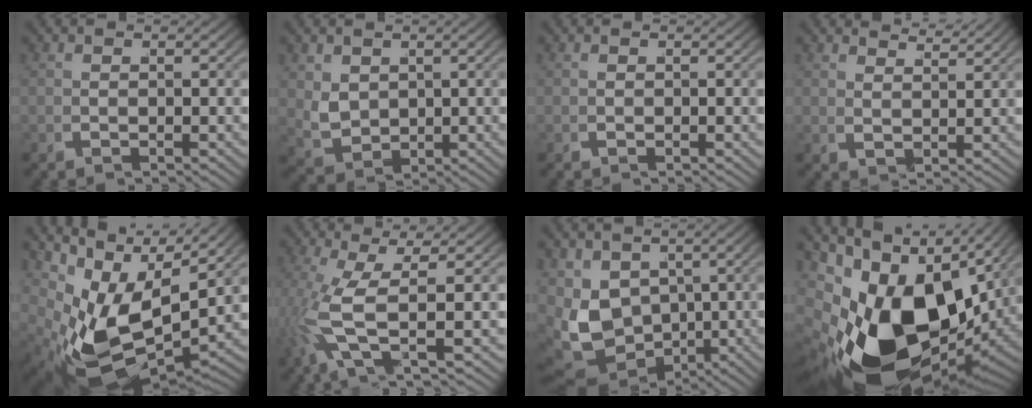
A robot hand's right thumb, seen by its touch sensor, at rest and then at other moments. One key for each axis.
{"total": 3.9, "fx": 0.4, "fy": 3.0, "fz": 2.5, "tx": -0.068, "ty": -0.028, "tz": 0.027}
{"total": 0.0}
{"total": 3.1, "fx": 3.1, "fy": -0.3, "fz": 0.4, "tx": 0.004, "ty": 0.012, "tz": 0.052}
{"total": 12.2, "fx": -0.2, "fy": 6.5, "fz": 10.3, "tx": -0.218, "ty": -0.048, "tz": 0.024}
{"total": 6.1, "fx": 1.1, "fy": 0.6, "fz": 6.0, "tx": -0.137, "ty": 0.000, "tz": 0.019}
{"total": 9.8, "fx": -1.5, "fy": 7.6, "fz": 6.1, "tx": -0.166, "ty": -0.065, "tz": 0.005}
{"total": 20.2, "fx": -2.0, "fy": 11.4, "fz": 16.5, "tx": -0.319, "ty": -0.058, "tz": 0.003}